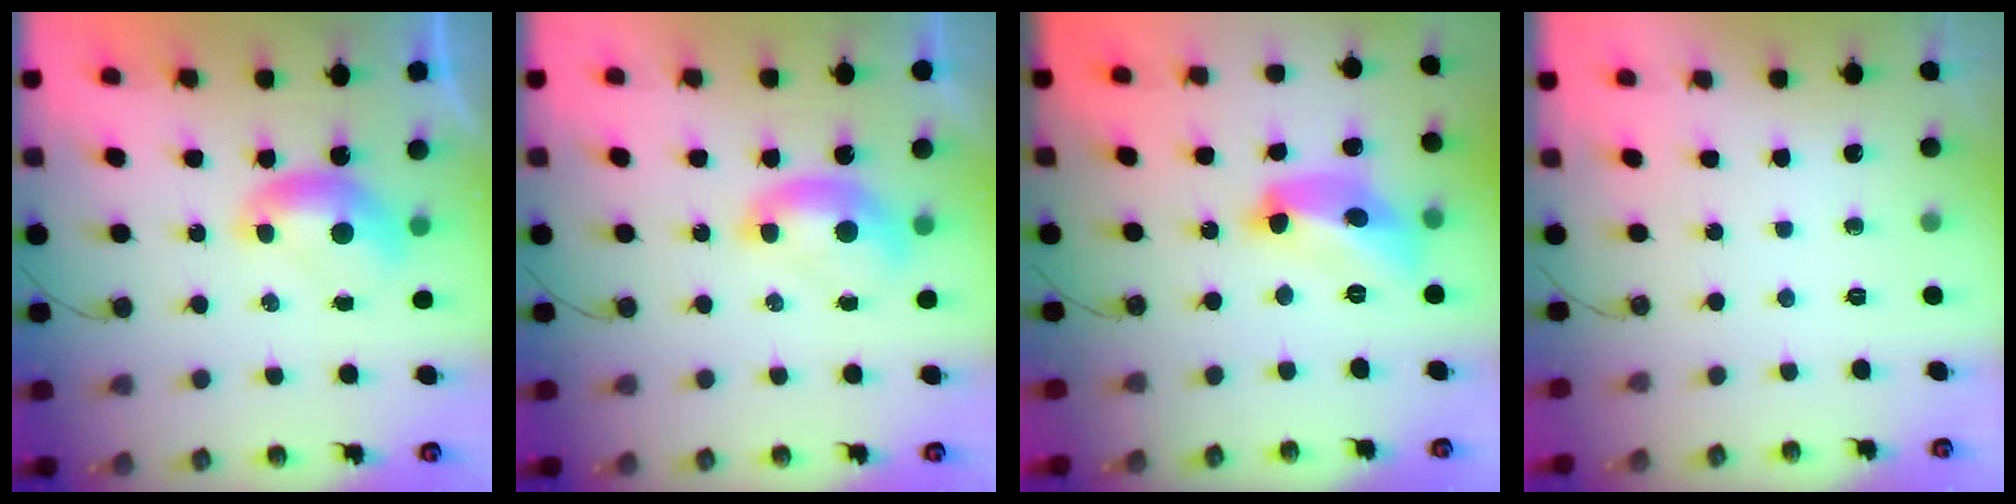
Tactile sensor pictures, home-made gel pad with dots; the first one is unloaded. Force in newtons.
{"total": 1.7, "press": 1.6, "slide": 0.3}
{"total": 12.7, "press": 12.7, "slide": 0.9}
{"total": 0.0}